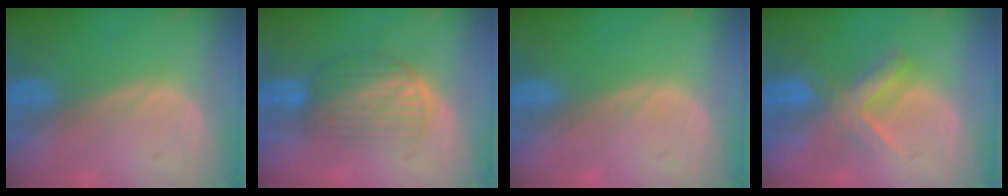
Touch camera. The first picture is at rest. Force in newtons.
{"total": 6.2, "press": 6.1, "slide": 1.4}
{"total": 0.0}
{"total": 6.0, "press": 5.9, "slide": 1.1}